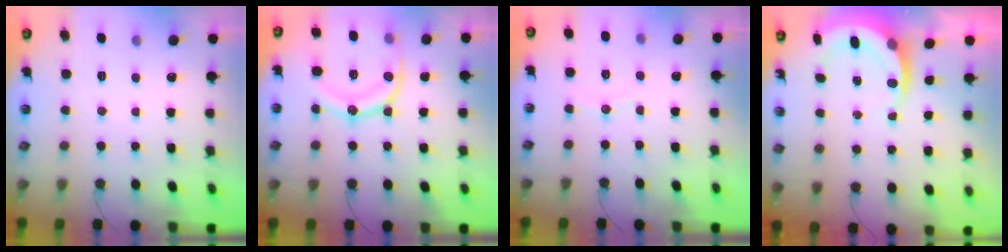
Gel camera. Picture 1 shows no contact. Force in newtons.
{"total": 15.8, "press": 15.8, "slide": 1.1}
{"total": 4.9, "press": 4.8, "slide": 0.9}
{"total": 7.5, "press": 7.3, "slide": 2.0}